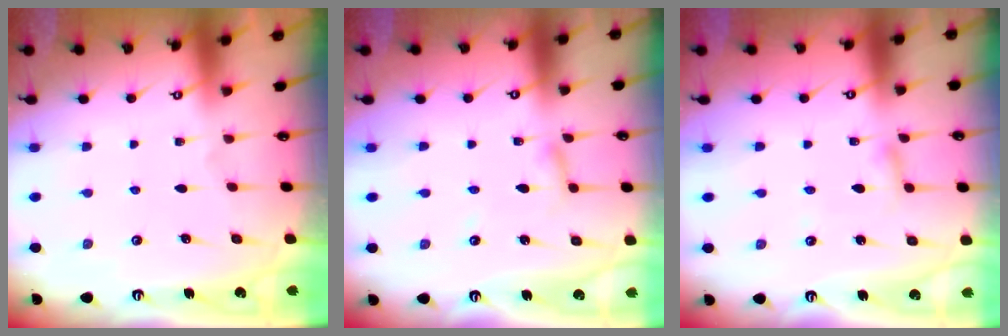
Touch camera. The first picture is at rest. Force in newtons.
{"total": 2.7, "press": 2.7, "slide": 0.2}
{"total": 2.6, "press": 2.6, "slide": 0.2}